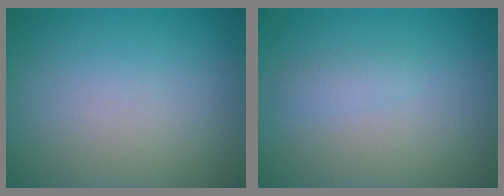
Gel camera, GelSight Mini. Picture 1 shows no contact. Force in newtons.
{"total": 1.0, "press": 1.0, "slide": 0.1}